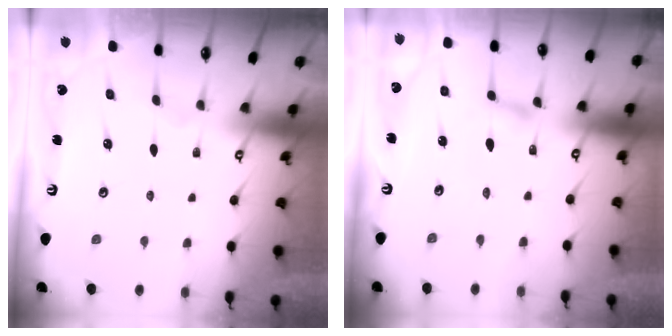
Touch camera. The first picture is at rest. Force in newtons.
{"total": 2.1, "press": 2.1, "slide": 0.2}